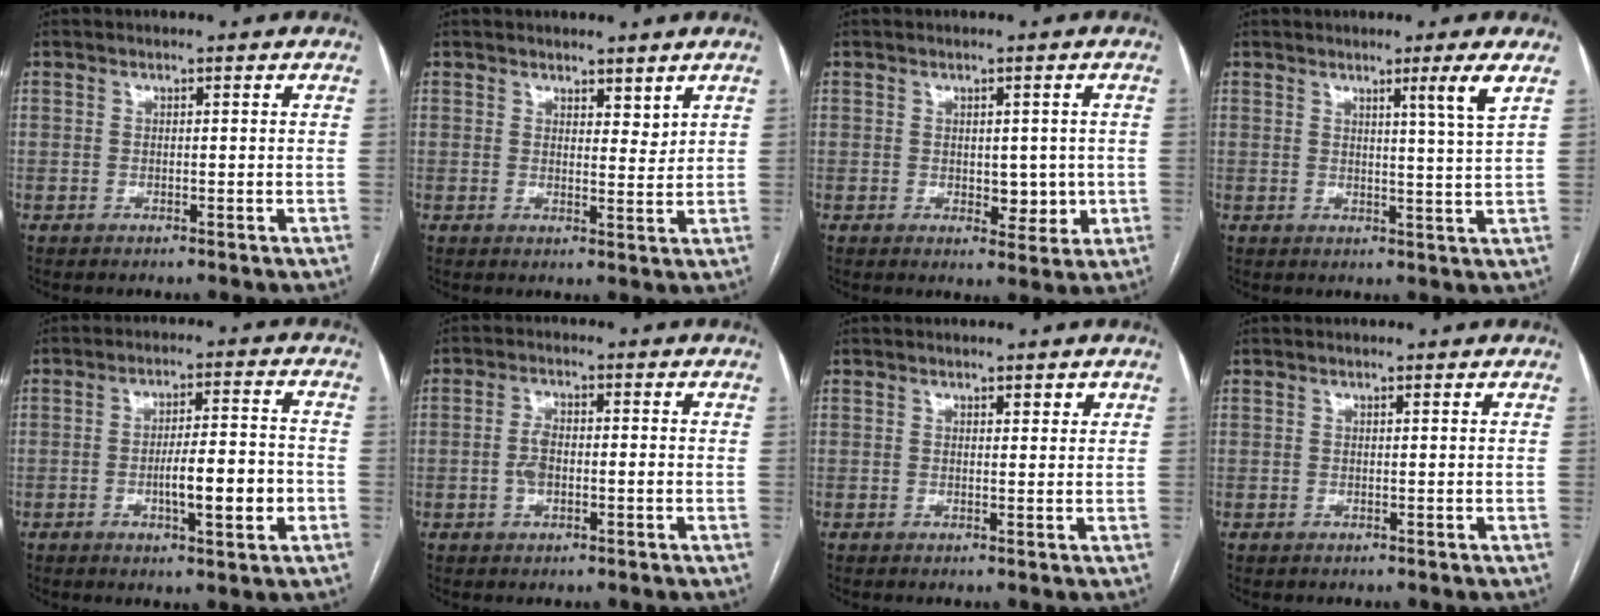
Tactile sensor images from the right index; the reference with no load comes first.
{"total": 3.1, "force": [2.5, 1.2, 1.3], "torque": [-0.017, -0.006, 0.041]}
{"total": 4.4, "force": [-0.1, 2.6, 3.5], "torque": [-0.041, -0.002, 0.007]}
{"total": 4.2, "force": [2.3, -1.6, 3.1], "torque": [-0.048, -0.018, 0.042]}
{"total": 8.3, "force": [-2.2, 1.4, 7.9], "torque": [-0.128, 0.007, -0.033]}
{"total": 3.6, "force": [-0.6, 1.7, 3.1], "torque": [-0.069, 0.008, -0.013]}
{"total": 1.5, "force": [1.0, 0.5, 0.9], "torque": [-0.011, 0.001, 0.013]}
{"total": 0.0}